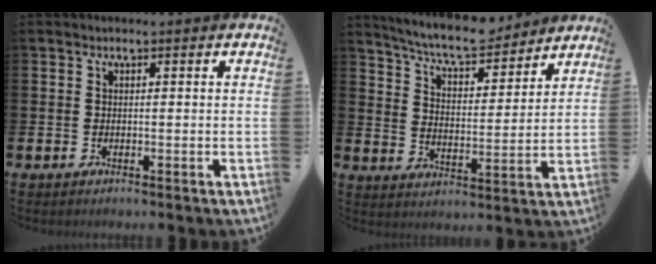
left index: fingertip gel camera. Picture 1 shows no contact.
{"total": 8.0, "force": [7.5, 1.2, 2.4], "torque": [-0.070, -0.047, 0.131]}